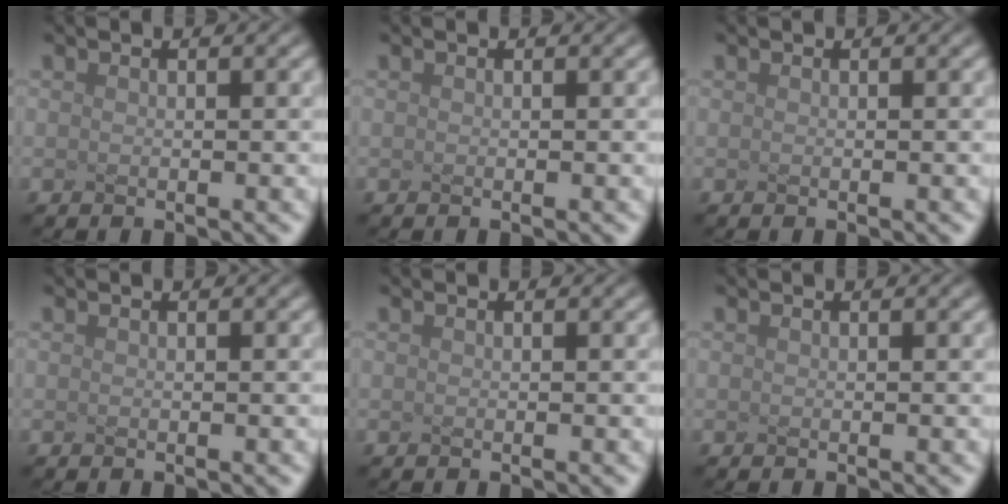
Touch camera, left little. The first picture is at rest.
{"total": 0.0}
{"total": 0.0}
{"total": 0.0}
{"total": 0.0}
{"total": 0.0}